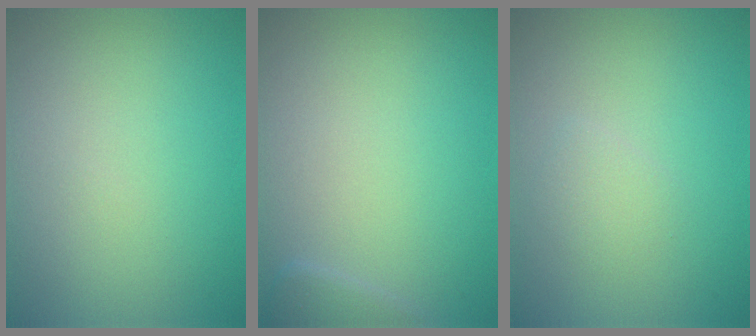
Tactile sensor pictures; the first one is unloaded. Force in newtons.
{"total": 1.1, "press": 1.1, "slide": 0.1}
{"total": 1.1, "press": 1.1, "slide": 0.0}